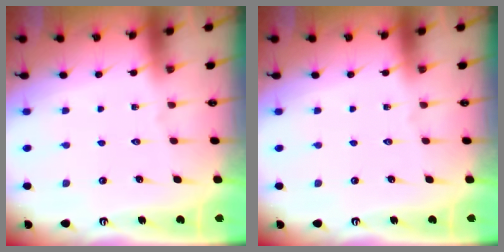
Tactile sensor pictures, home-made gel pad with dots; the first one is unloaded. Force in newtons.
{"total": 0.0}